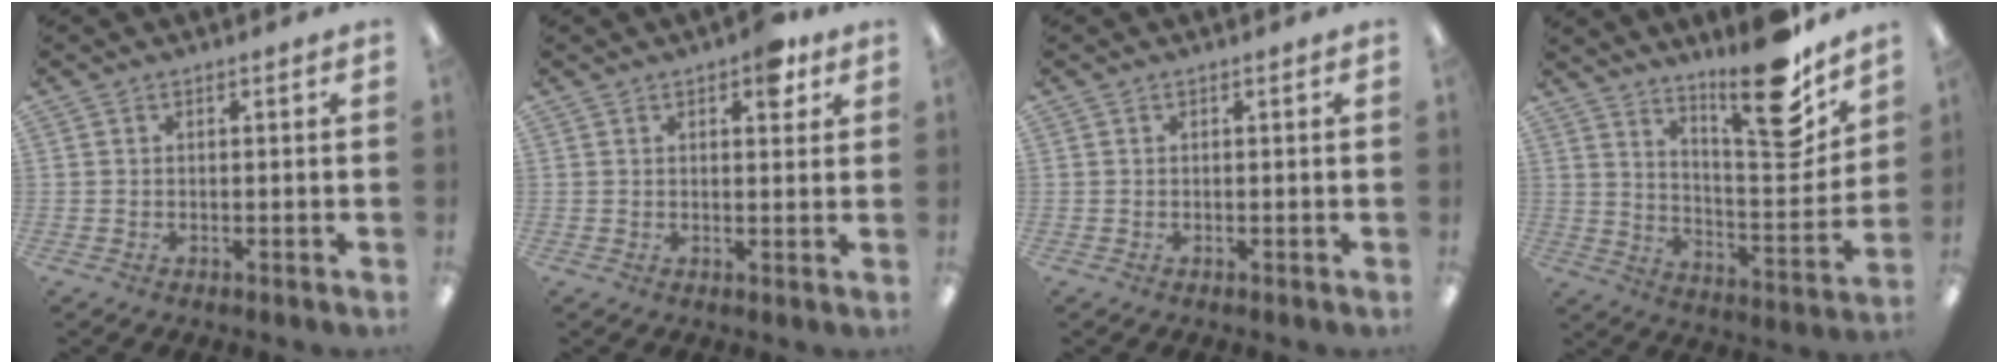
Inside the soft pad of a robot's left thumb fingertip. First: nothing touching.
{"total": 5.5, "force": [3.0, 2.6, 3.7], "torque": [-0.040, -0.008, 0.046]}
{"total": 0.0}
{"total": 18.1, "force": [14.0, 4.0, 10.8], "torque": [-0.153, -0.112, 0.223]}